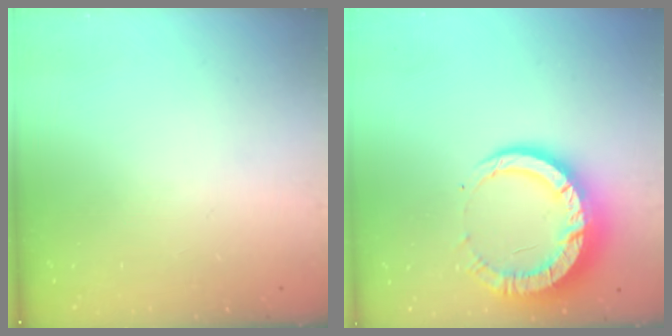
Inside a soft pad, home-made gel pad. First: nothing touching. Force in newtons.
{"total": 13.3, "press": 13.2, "slide": 1.3}